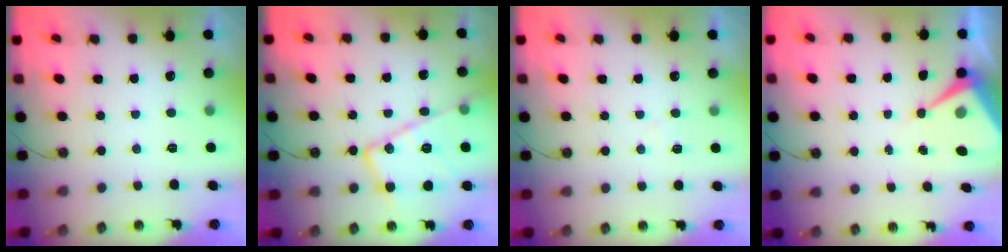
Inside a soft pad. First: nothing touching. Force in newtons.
{"total": 18.5, "press": 18.4, "slide": 1.8}
{"total": 4.2, "press": 4.2, "slide": 0.6}
{"total": 7.9, "press": 7.9, "slide": 0.6}